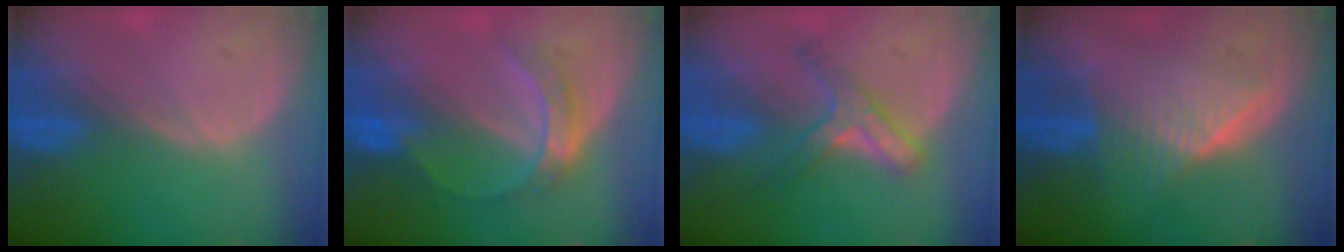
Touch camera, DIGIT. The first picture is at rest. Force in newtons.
{"total": 5.0, "press": 4.7, "slide": 1.6}
{"total": 5.1, "press": 5.1, "slide": 0.3}
{"total": 6.5, "press": 6.2, "slide": 1.8}